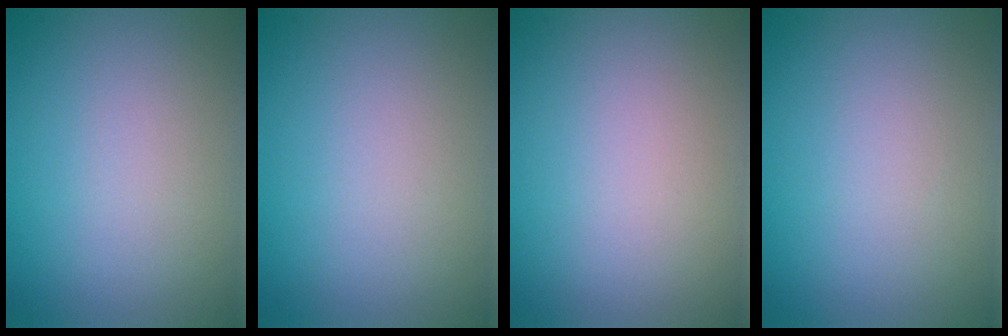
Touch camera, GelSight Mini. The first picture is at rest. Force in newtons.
{"total": 0.0}
{"total": 0.0}
{"total": 0.0}